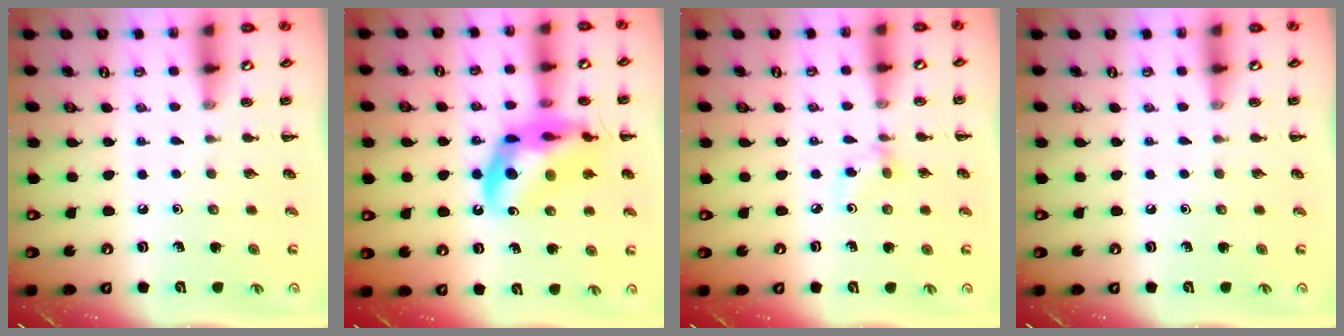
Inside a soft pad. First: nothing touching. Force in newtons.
{"total": 17.4, "press": 16.9, "slide": 4.1}
{"total": 3.0, "press": 2.8, "slide": 0.9}
{"total": 0.0}